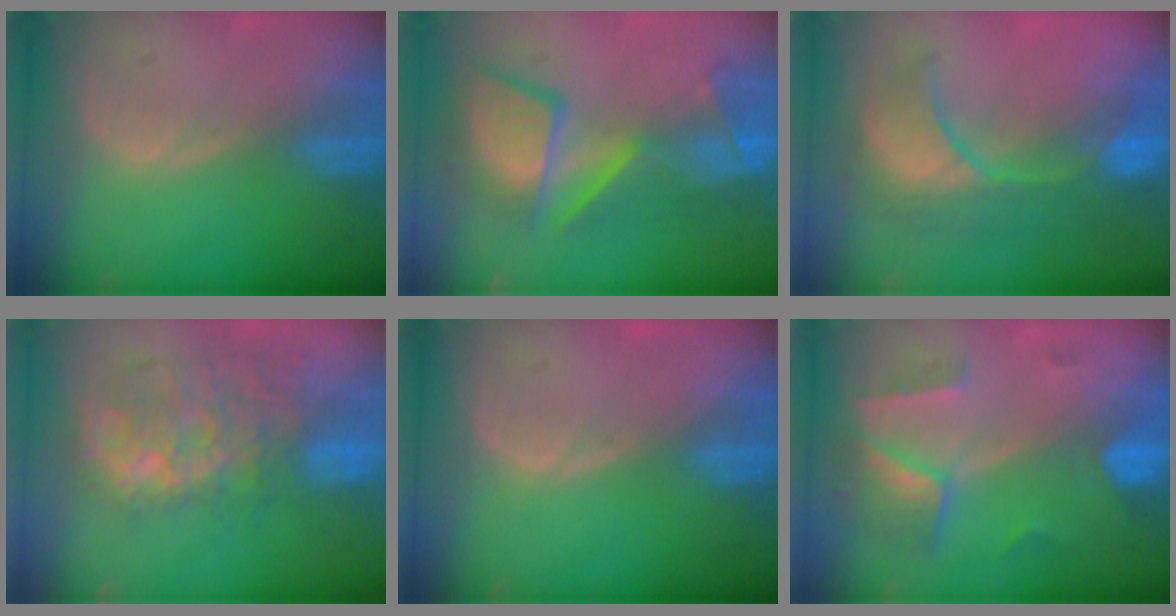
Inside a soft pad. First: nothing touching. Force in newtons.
{"total": 10.8, "press": 10.2, "slide": 3.5}
{"total": 10.0, "press": 9.1, "slide": 4.2}
{"total": 10.3, "press": 9.8, "slide": 3.2}
{"total": 0.0}
{"total": 7.4, "press": 6.5, "slide": 3.6}